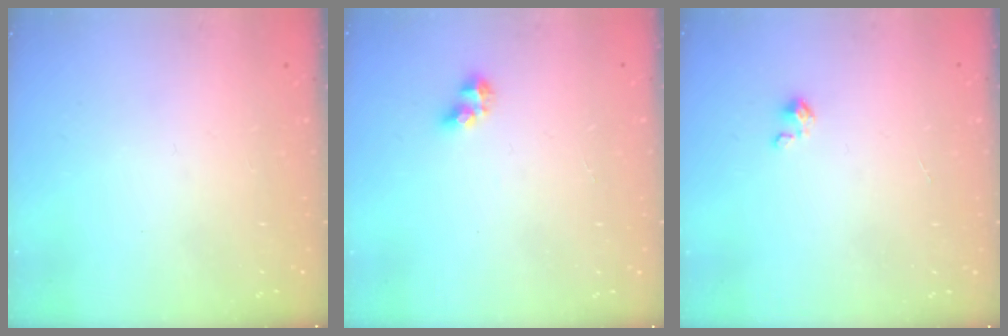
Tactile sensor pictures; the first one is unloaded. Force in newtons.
{"total": 4.9, "press": 4.9, "slide": 0.5}
{"total": 0.0}